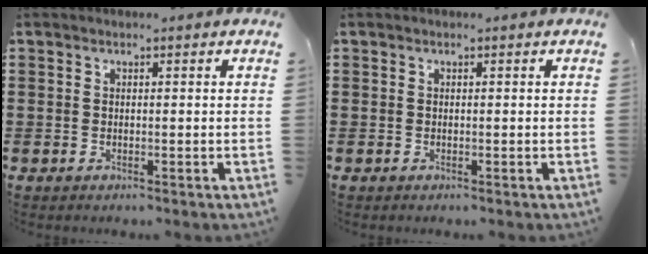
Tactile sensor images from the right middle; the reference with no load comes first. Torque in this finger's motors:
{"motor_torque": [-0.53, -0.20, -0.02, 0.01]}